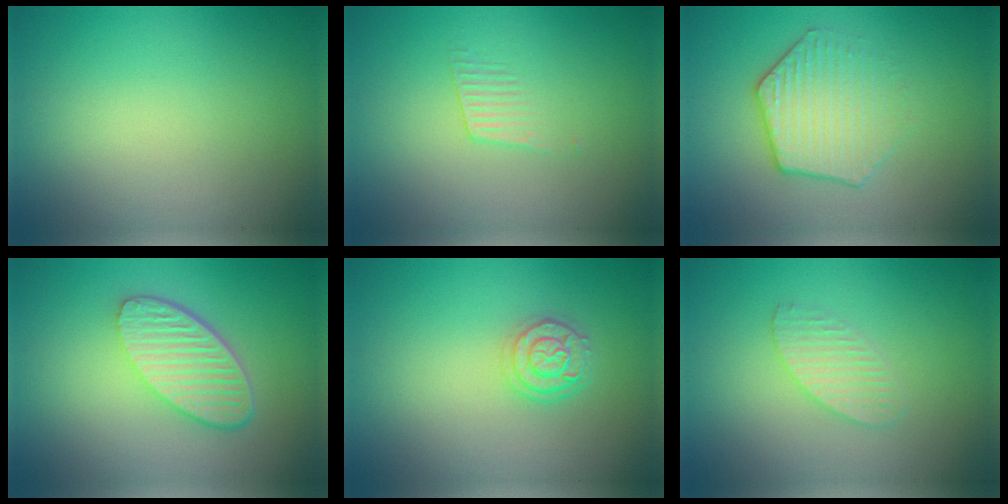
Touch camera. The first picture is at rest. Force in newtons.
{"total": 1.1, "press": 0.2, "slide": 1.1}
{"total": 3.9, "press": 3.5, "slide": 1.8}
{"total": 5.5, "press": 4.0, "slide": 3.8}
{"total": 2.8, "press": 2.3, "slide": 1.5}
{"total": 2.0, "press": 2.0, "slide": 0.1}